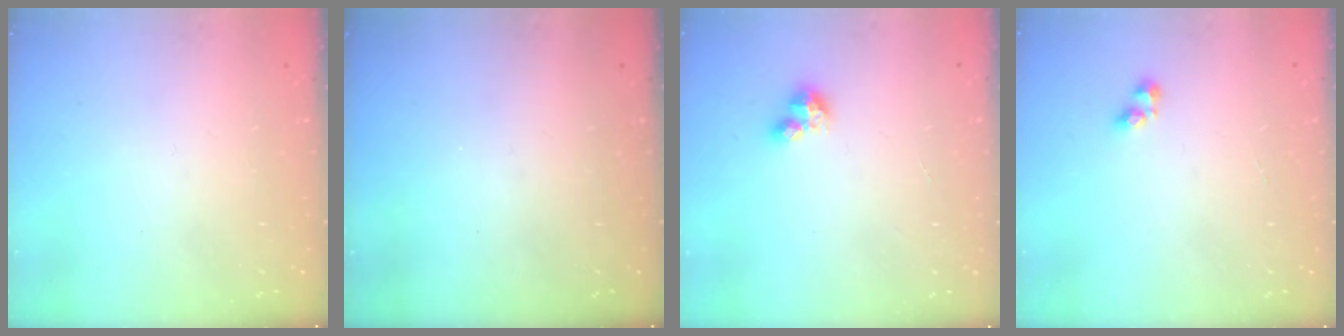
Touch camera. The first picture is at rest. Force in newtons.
{"total": 0.0}
{"total": 3.3, "press": 3.3, "slide": 0.3}
{"total": 3.6, "press": 3.4, "slide": 1.2}